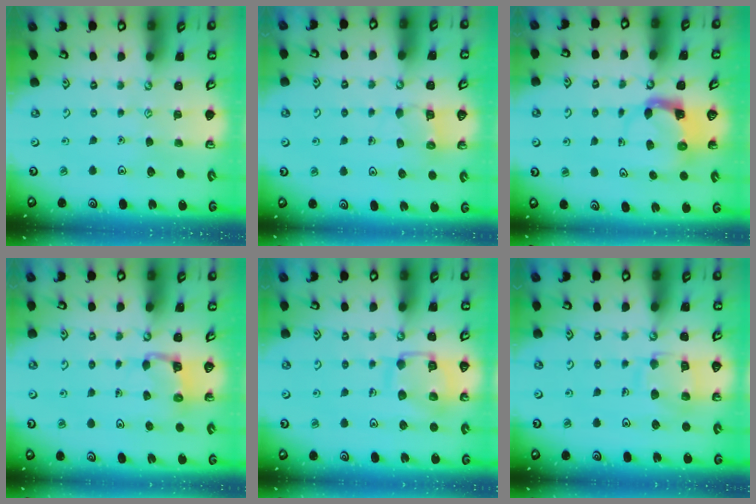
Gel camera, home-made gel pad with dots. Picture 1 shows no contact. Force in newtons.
{"total": 5.5, "press": 5.5, "slide": 0.5}
{"total": 3.9, "press": 3.8, "slide": 0.6}
{"total": 2.8, "press": 2.8, "slide": 0.2}
{"total": 13.8, "press": 13.8, "slide": 1.4}
{"total": 11.4, "press": 11.3, "slide": 1.1}